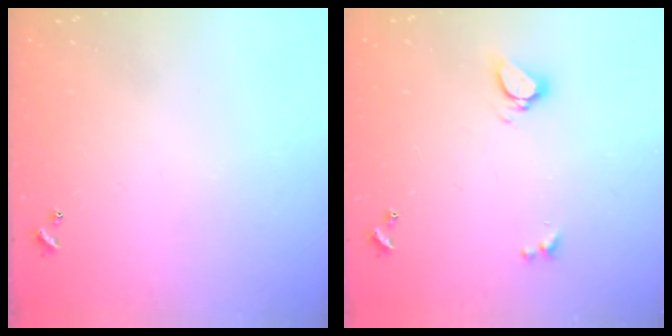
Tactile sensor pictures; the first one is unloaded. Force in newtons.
{"total": 4.4, "press": 4.4, "slide": 0.6}